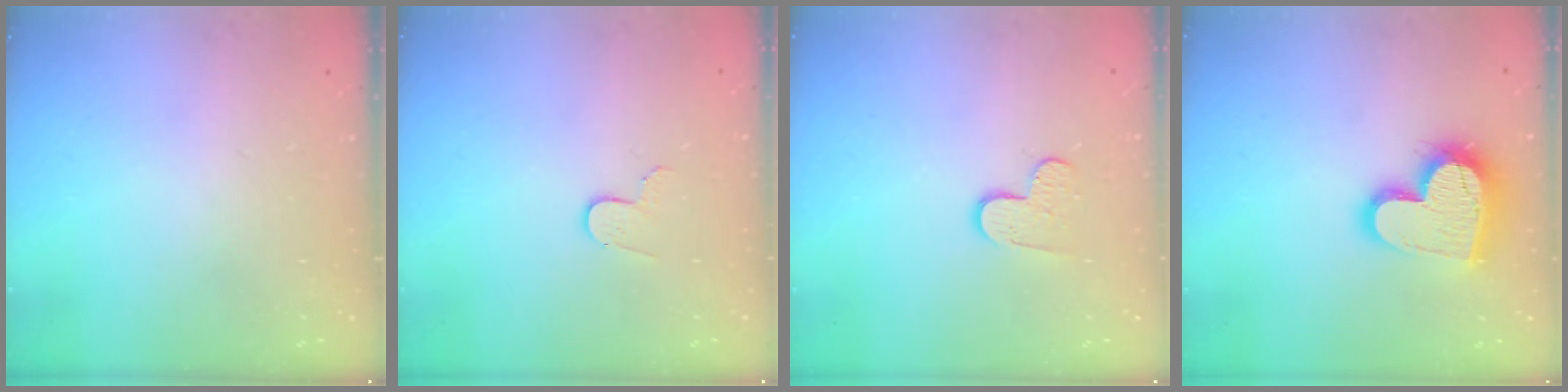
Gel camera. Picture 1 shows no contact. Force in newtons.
{"total": 3.3, "press": 3.3, "slide": 0.3}
{"total": 7.9, "press": 7.9, "slide": 0.5}
{"total": 18.2, "press": 18.1, "slide": 1.5}